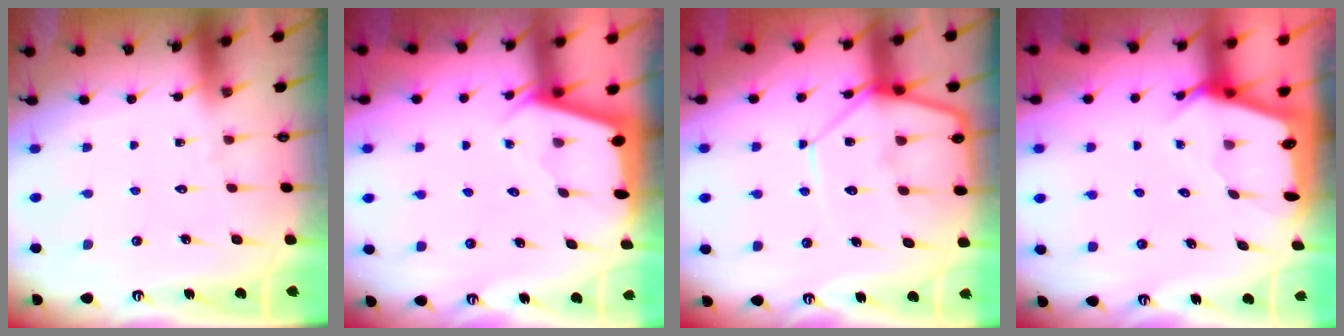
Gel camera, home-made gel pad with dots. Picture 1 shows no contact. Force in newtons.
{"total": 2.1, "press": 2.1, "slide": 0.4}
{"total": 10.9, "press": 10.8, "slide": 1.3}
{"total": 2.3, "press": 2.3, "slide": 0.2}